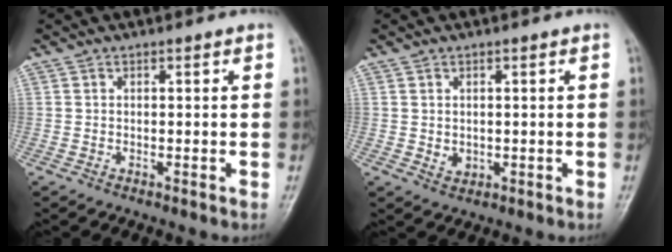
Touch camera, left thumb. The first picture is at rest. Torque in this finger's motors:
{"motor_torque": [-0.46, -0.17, 0.23, -0.02, 0.01]}